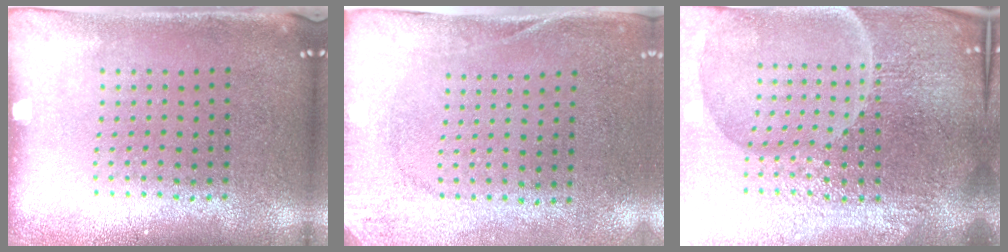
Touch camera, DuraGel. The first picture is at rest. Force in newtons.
{"total": 2.8, "press": 2.1, "slide": 1.8}
{"total": 7.1, "press": 6.3, "slide": 3.3}